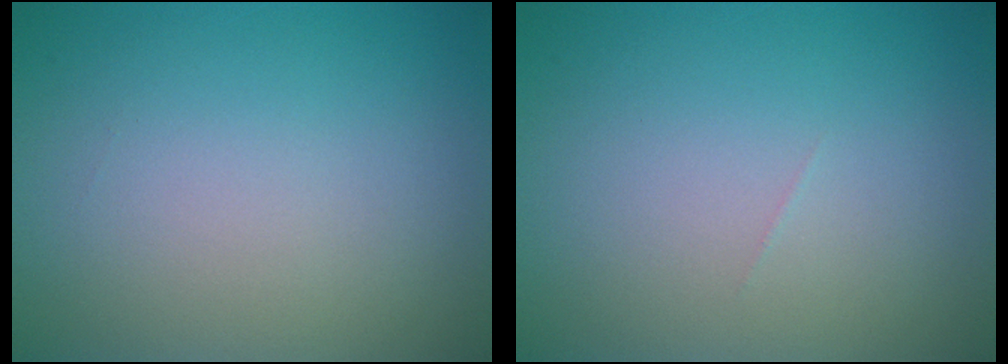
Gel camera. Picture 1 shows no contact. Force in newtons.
{"total": 0.0}